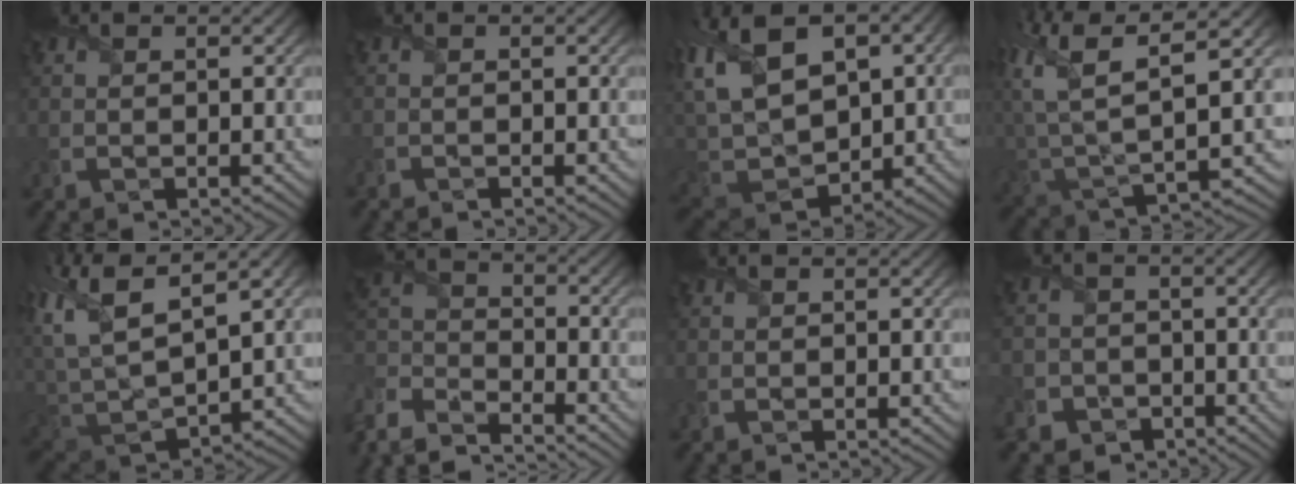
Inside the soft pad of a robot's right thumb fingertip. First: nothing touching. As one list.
[{"total": 0.9, "force": [-0.9, 0.0, -0.2], "torque": [0.005, -0.002, -0.020]}, {"total": 14.1, "force": [2.9, 9.5, 10.0], "torque": [-0.243, 0.005, 0.060]}, {"total": 13.5, "force": [4.8, 6.2, 11.0], "torque": [-0.252, -0.002, 0.093]}, {"total": 14.5, "force": [5.2, 6.2, 12.0], "torque": [-0.286, 0.008, 0.103]}, {"total": 8.9, "force": [-7.3, 3.4, 3.7], "torque": [-0.104, -0.019, -0.145]}, {"total": 0.0}, {"total": 6.6, "force": [-3.8, 5.3, 0.8], "torque": [-0.041, -0.022, -0.087]}]